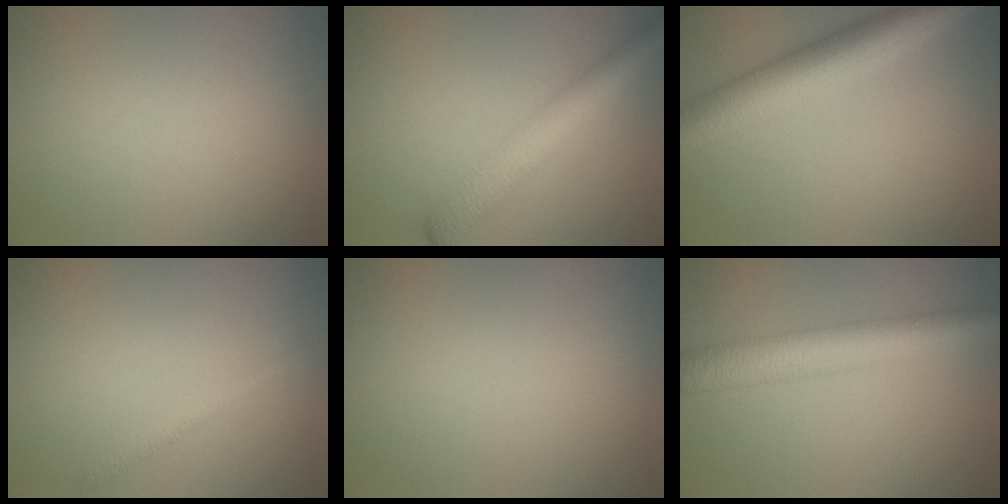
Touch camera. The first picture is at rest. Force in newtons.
{"total": 4.5, "press": 4.5, "slide": 0.2}
{"total": 7.7, "press": 7.7, "slide": 0.2}
{"total": 1.2, "press": 1.2, "slide": 0.0}
{"total": 0.0}
{"total": 5.8, "press": 5.8, "slide": 0.1}